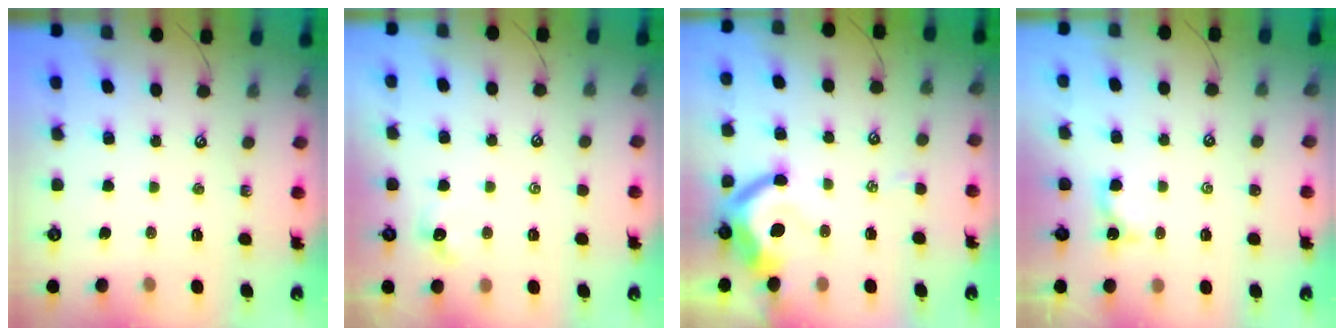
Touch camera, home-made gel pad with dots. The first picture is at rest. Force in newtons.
{"total": 0.7, "press": 0.6, "slide": 0.5}
{"total": 8.9, "press": 8.8, "slide": 1.4}
{"total": 0.6, "press": 0.5, "slide": 0.3}